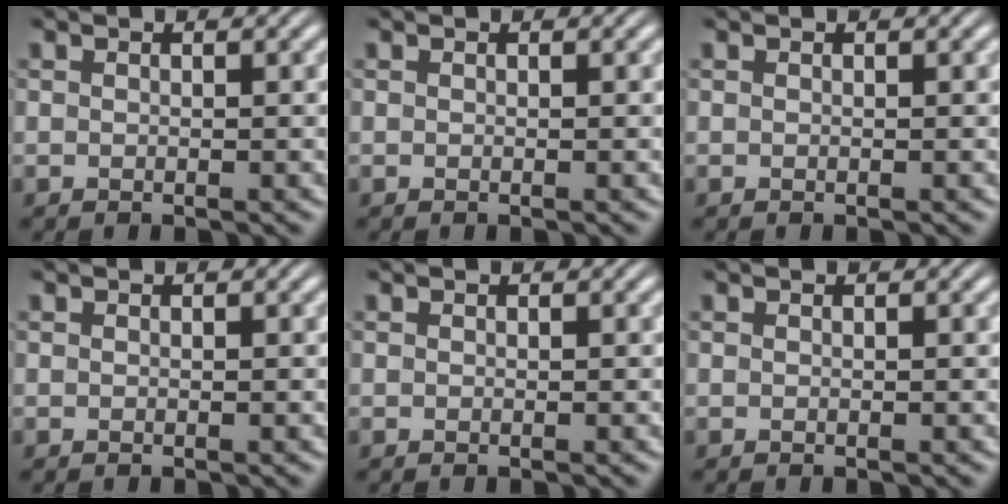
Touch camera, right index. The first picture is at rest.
{"total": 0.0}
{"total": 0.0}
{"total": 0.0}
{"total": 0.0}
{"total": 0.0}